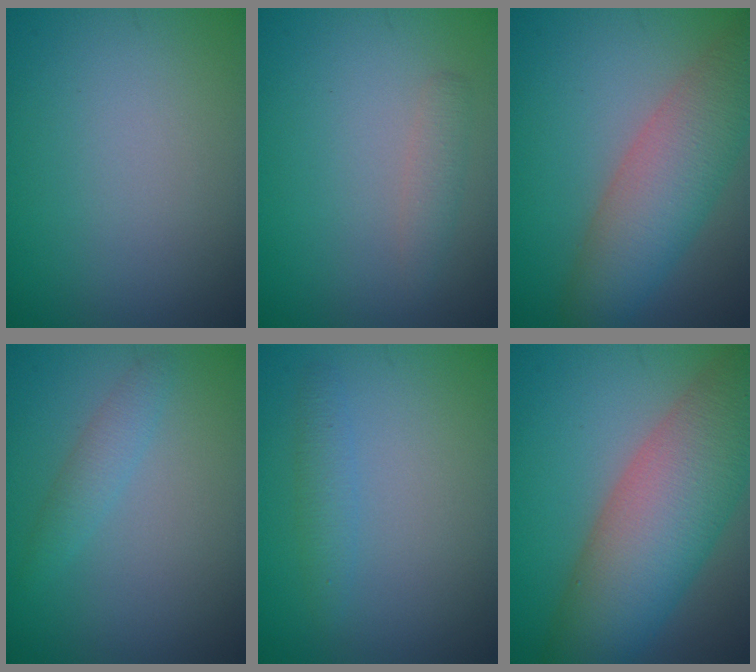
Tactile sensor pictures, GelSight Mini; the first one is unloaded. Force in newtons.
{"total": 1.3, "press": 1.3, "slide": 0.0}
{"total": 7.0, "press": 6.9, "slide": 0.5}
{"total": 1.7, "press": 1.6, "slide": 0.0}
{"total": 1.5, "press": 1.5, "slide": 0.1}
{"total": 10.9, "press": 10.9, "slide": 0.6}